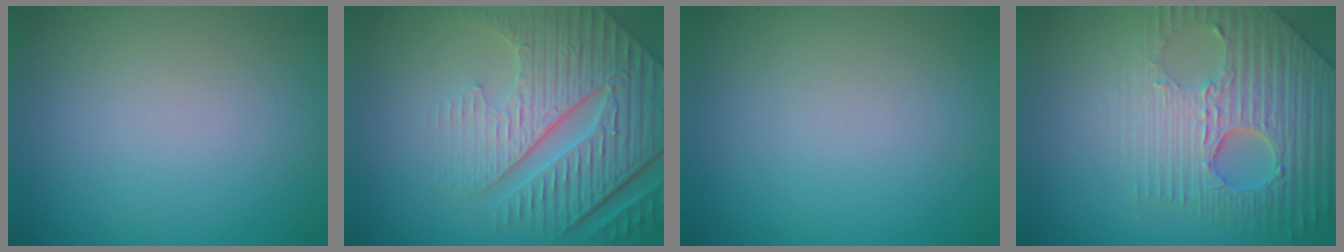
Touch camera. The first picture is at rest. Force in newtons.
{"total": 8.7, "press": 6.1, "slide": 6.2}
{"total": 0.0}
{"total": 8.3, "press": 5.8, "slide": 6.0}